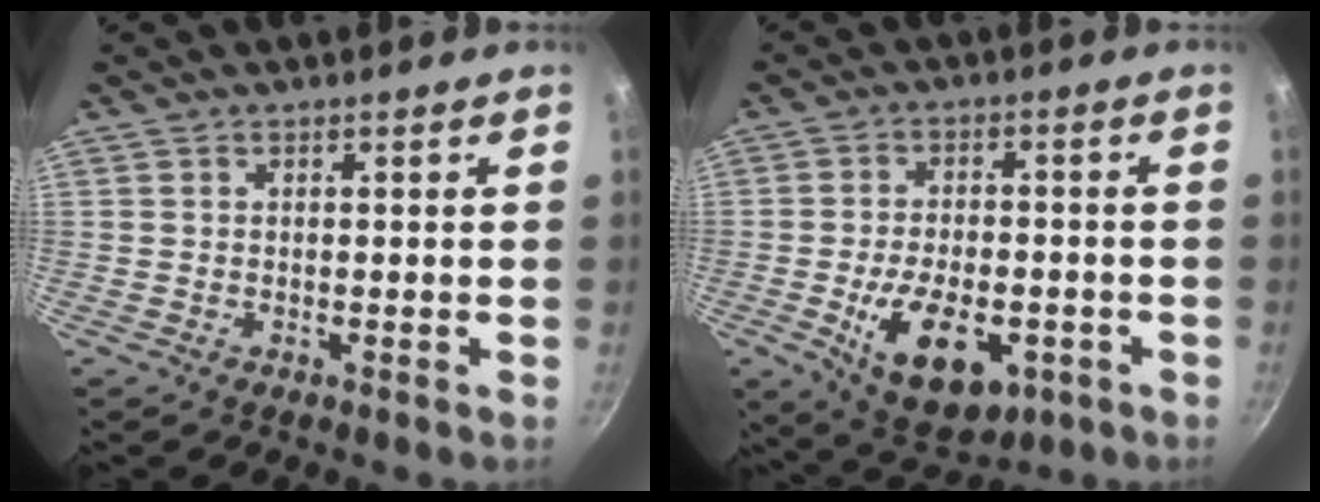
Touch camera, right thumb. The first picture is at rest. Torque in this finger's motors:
{"motor_torque": [-0.33, 0.51, 1.18, -0.47, 0.34]}